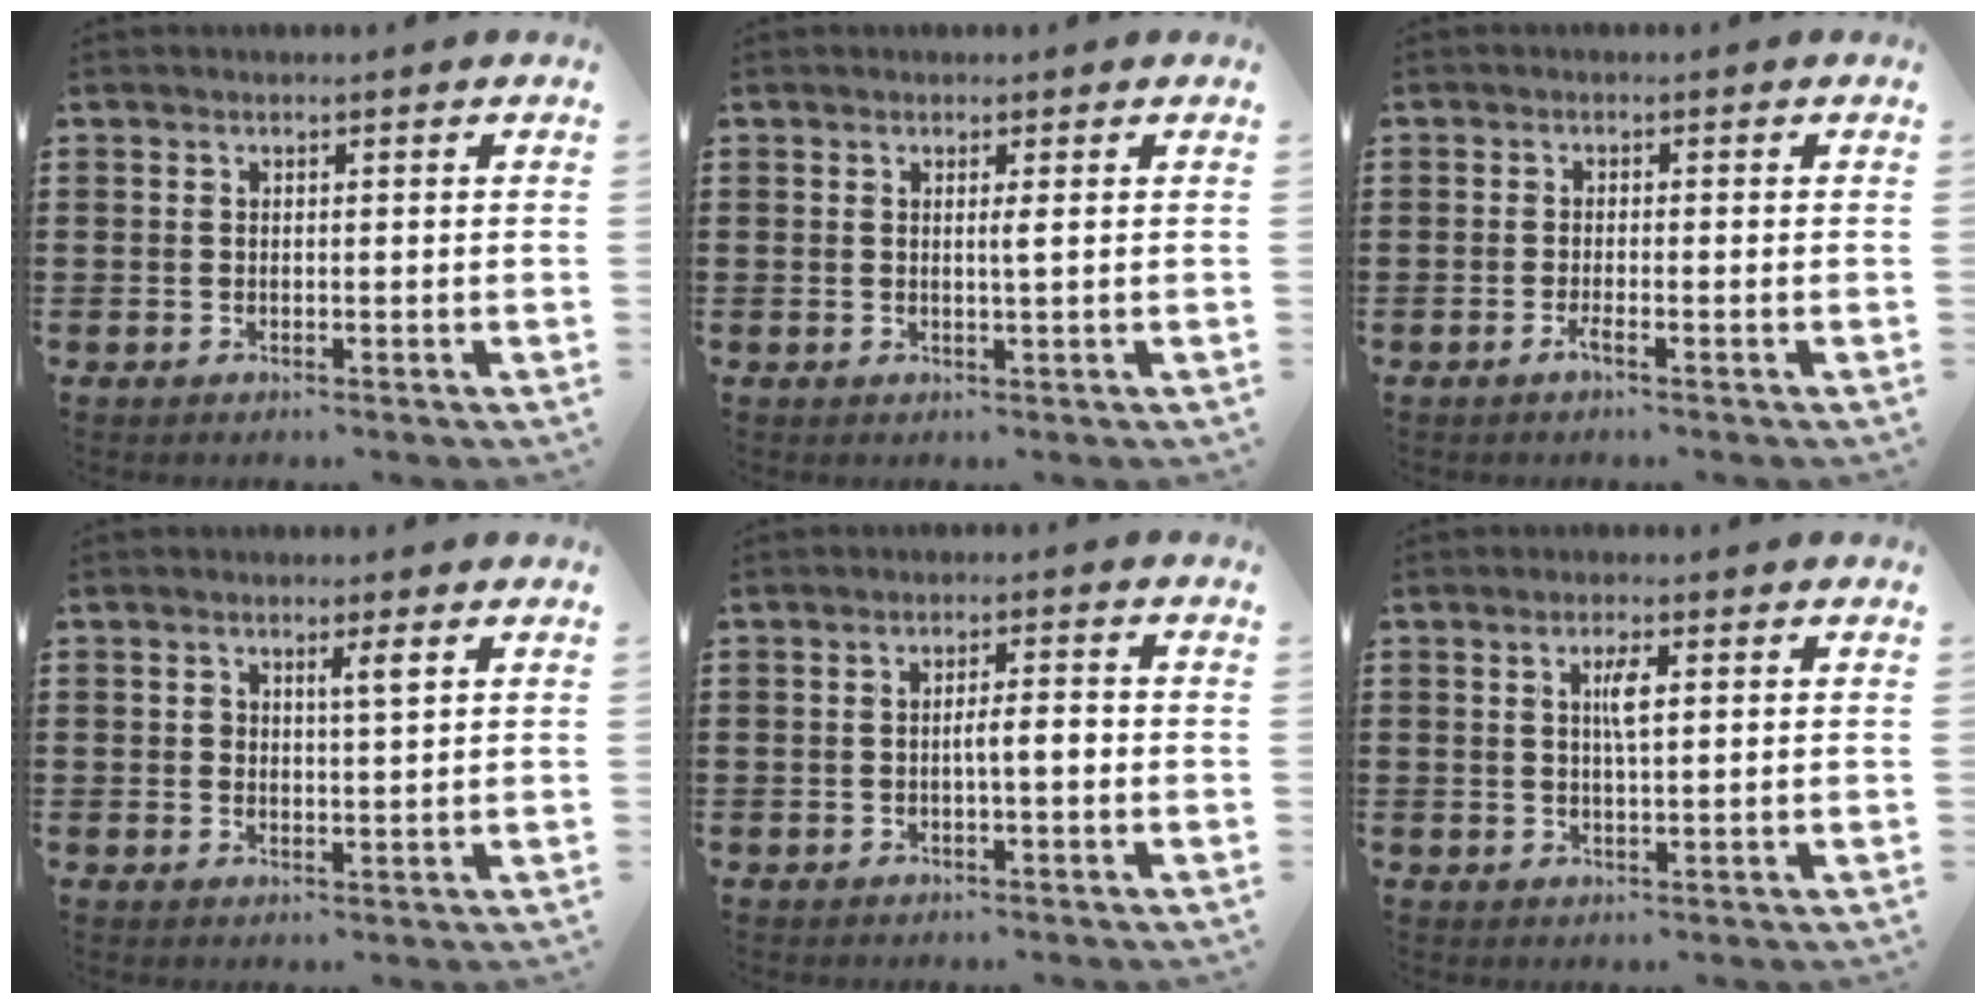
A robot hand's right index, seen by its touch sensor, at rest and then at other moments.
{"total": 1.1, "force": [0.3, -0.2, 1.0], "torque": [-0.020, -0.004, 0.004]}
{"total": 1.6, "force": [-1.0, 0.0, 1.2], "torque": [-0.028, -0.007, -0.020]}
{"total": 2.1, "force": [0.9, 0.5, 1.9], "torque": [-0.037, 0.003, 0.014]}
{"total": 2.8, "force": [-0.6, 0.4, 2.6], "torque": [-0.047, 0.002, -0.012]}
{"total": 3.0, "force": [0.7, 0.6, 2.8], "torque": [-0.057, 0.005, 0.009]}